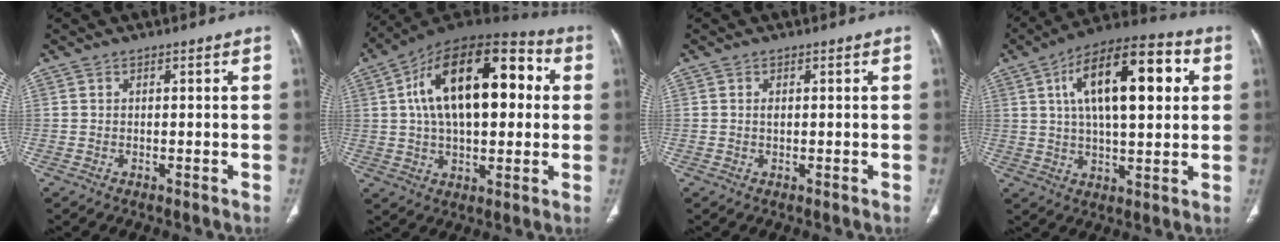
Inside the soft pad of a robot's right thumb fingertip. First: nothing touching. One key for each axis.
{"total": 24.0, "fx": 4.6, "fy": 12.4, "fz": 20.0, "tx": -0.305, "ty": 0.029, "tz": 0.064}
{"total": 0.7, "fx": 0.1, "fy": 0.4, "fz": 0.6, "tx": -0.011, "ty": 0.001, "tz": 0.003}
{"total": 19.7, "fx": 5.4, "fy": 8.2, "fz": 17.1, "tx": -0.254, "ty": 0.011, "tz": 0.078}